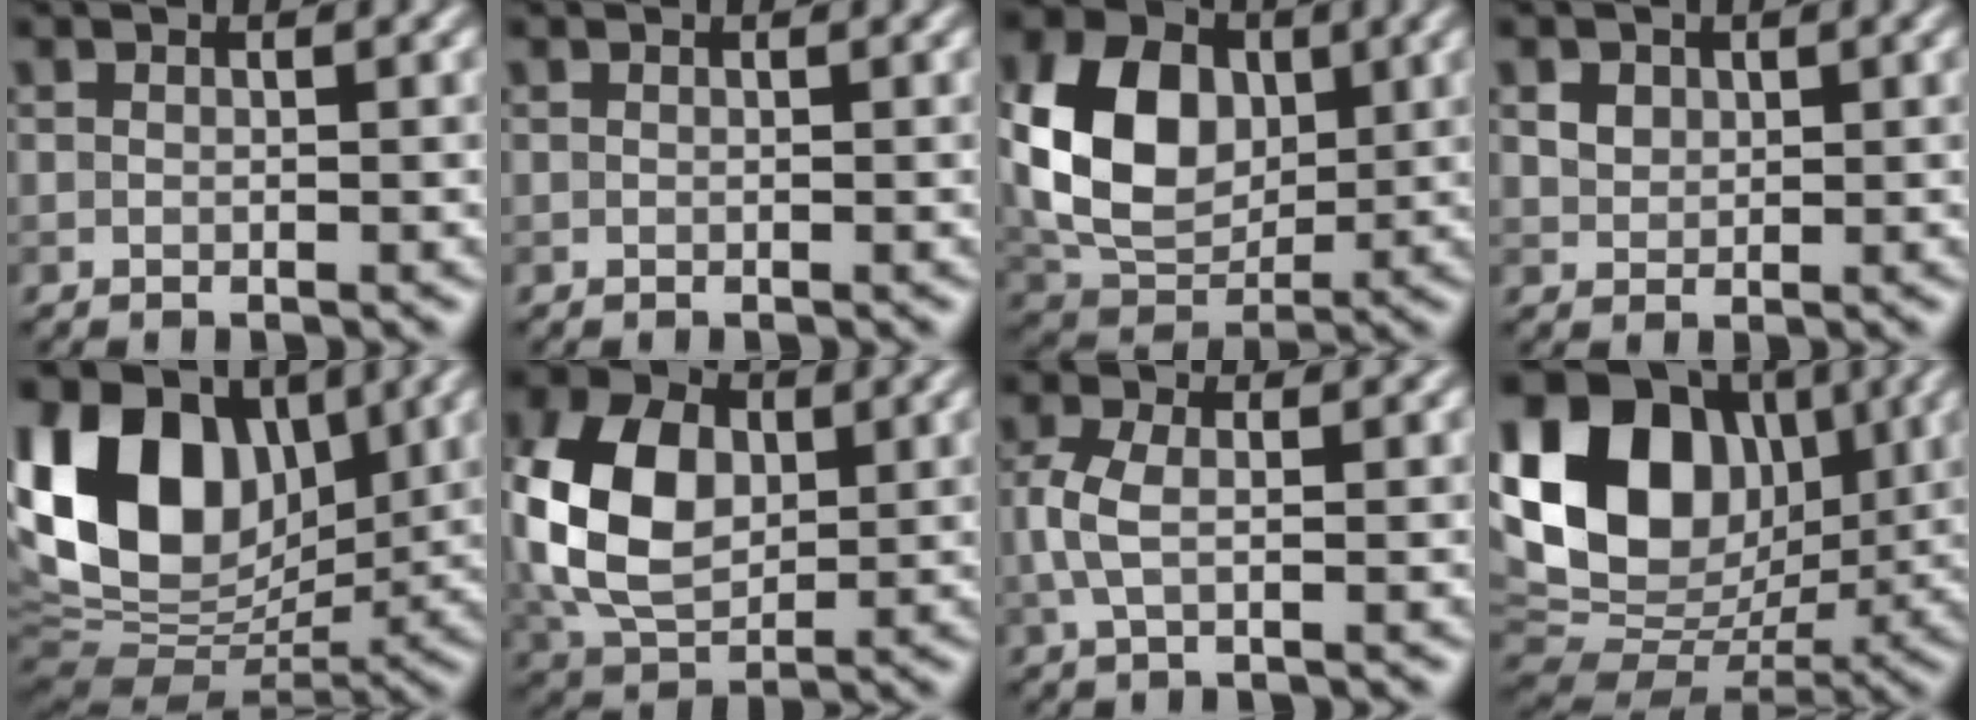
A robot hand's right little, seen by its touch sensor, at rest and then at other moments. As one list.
[{"total": 0.0}, {"total": 9.6, "force": [1.2, 6.9, 6.6], "torque": [-0.145, 0.005, 0.020]}, {"total": 2.3, "force": [1.2, 1.7, 1.1], "torque": [-0.026, 0.007, 0.022]}, {"total": 15.6, "force": [4.4, 10.4, 10.7], "torque": [-0.200, 0.020, 0.078]}, {"total": 10.2, "force": [1.0, 7.1, 7.3], "torque": [-0.168, 0.012, 0.011]}, {"total": 2.6, "force": [-0.2, 1.0, 2.4], "torque": [-0.060, 0.003, -0.006]}, {"total": 16.4, "force": [3.7, 12.1, 10.4], "torque": [-0.204, 0.028, 0.063]}]